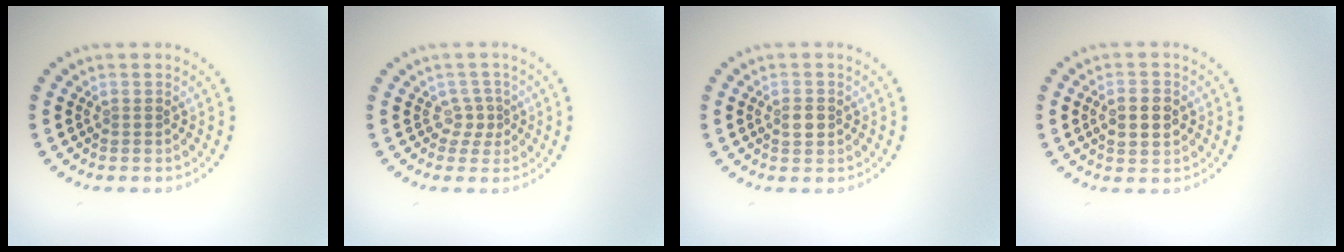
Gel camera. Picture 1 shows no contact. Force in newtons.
{"total": 1.6, "press": 1.0, "slide": 1.2}
{"total": 1.3, "press": 1.3, "slide": 0.2}
{"total": 2.9, "press": 2.9, "slide": 0.0}